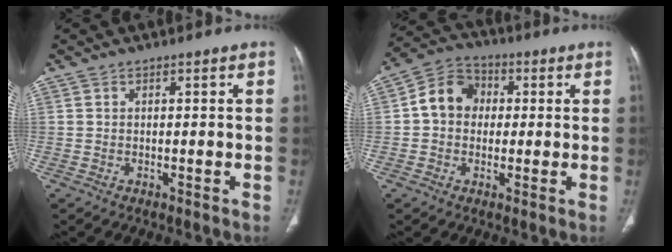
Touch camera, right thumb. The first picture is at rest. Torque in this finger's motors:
{"motor_torque": [0.61, 1.82, 0.64, -0.02, 0.03]}